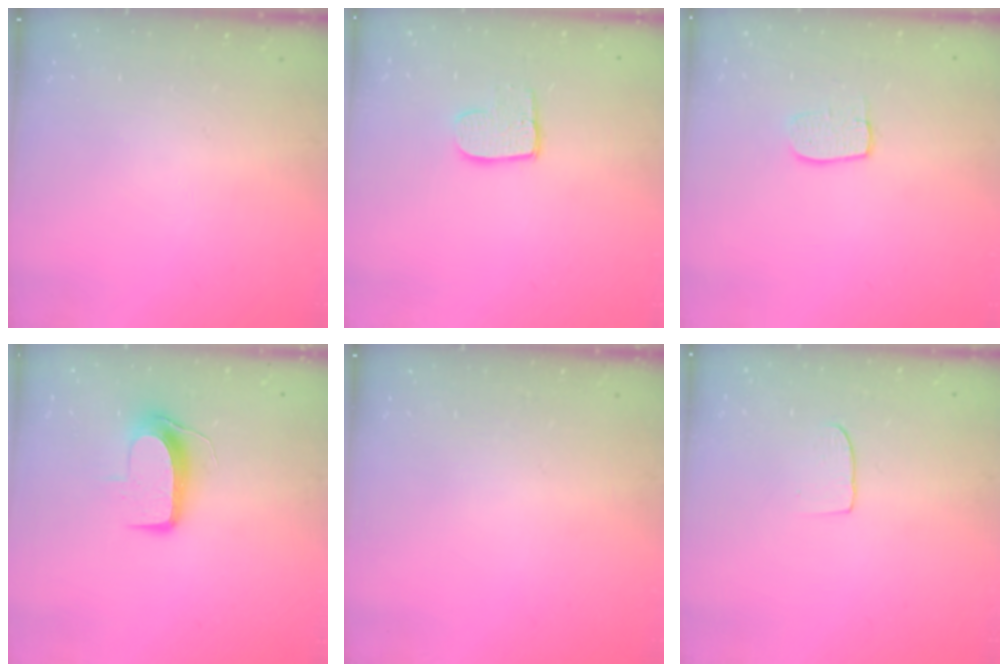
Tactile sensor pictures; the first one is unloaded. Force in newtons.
{"total": 7.8, "press": 7.8, "slide": 0.5}
{"total": 5.8, "press": 5.8, "slide": 0.4}
{"total": 8.8, "press": 8.8, "slide": 0.2}
{"total": 0.0}
{"total": 4.7, "press": 4.7, "slide": 0.4}